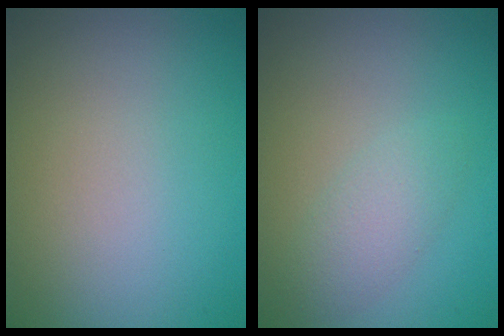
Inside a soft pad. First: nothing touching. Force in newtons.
{"total": 2.1, "press": 2.1, "slide": 0.1}